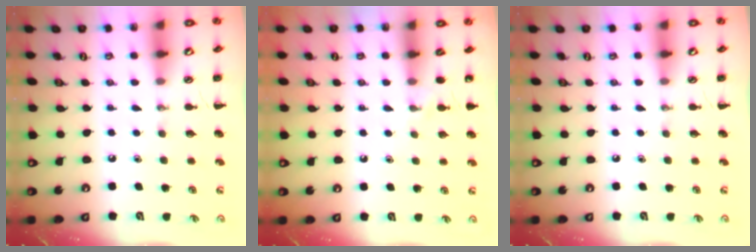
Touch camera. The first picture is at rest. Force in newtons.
{"total": 3.8, "press": 3.6, "slide": 1.3}
{"total": 0.0}